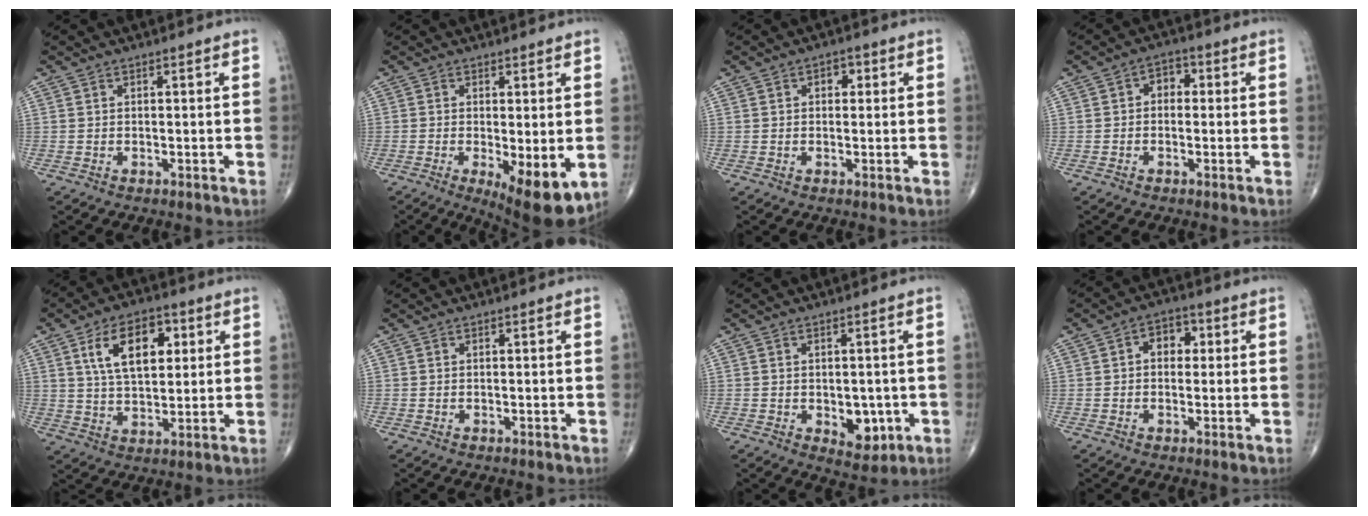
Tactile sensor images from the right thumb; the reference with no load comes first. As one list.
[{"total": 9.9, "force": [-2.4, 3.1, 9.1], "torque": [-0.129, -0.025, -0.029]}, {"total": 2.3, "force": [0.6, 1.7, 1.5], "torque": [-0.003, 0.003, 0.003]}, {"total": 3.5, "force": [0.1, 2.6, 2.3], "torque": [-0.009, 0.013, -0.011]}, {"total": 12.4, "force": [4.0, 6.8, 9.5], "torque": [-0.133, -0.007, 0.069]}, {"total": 0.0}, {"total": 6.2, "force": [-1.5, 3.8, 4.7], "torque": [-0.031, -0.006, -0.009]}, {"total": 5.0, "force": [0.8, 3.6, 3.4], "torque": [-0.022, 0.010, 0.002]}]